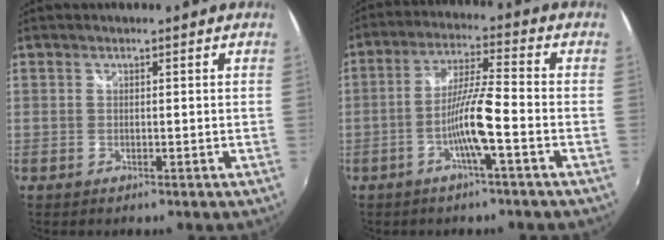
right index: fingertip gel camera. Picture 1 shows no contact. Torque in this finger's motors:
{"motor_torque": [0.82, 0.90, 0.38, 0.12]}